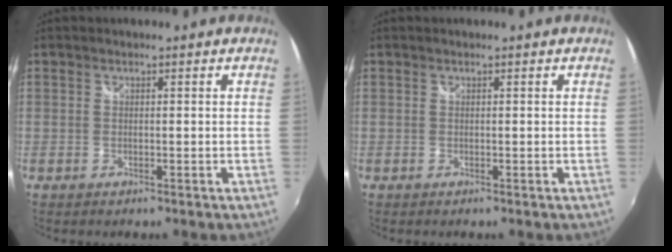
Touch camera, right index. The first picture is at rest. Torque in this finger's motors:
{"motor_torque": [0.46, -0.05, 0.09, 0.01]}